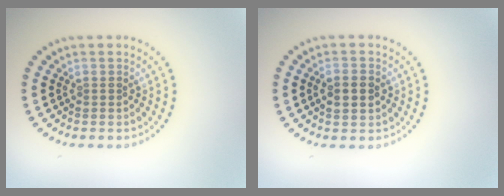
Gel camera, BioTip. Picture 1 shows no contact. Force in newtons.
{"total": 2.4, "press": 2.4, "slide": 0.0}